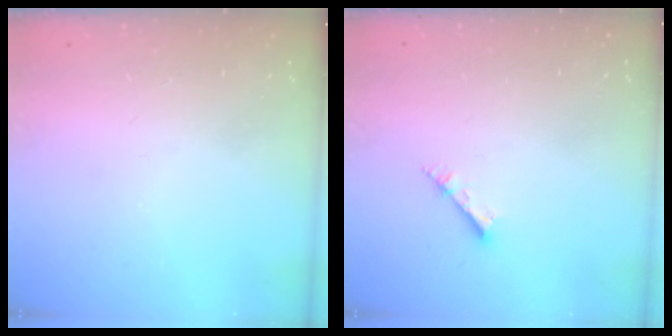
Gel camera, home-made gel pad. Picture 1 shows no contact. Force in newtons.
{"total": 2.6, "press": 2.6, "slide": 0.3}